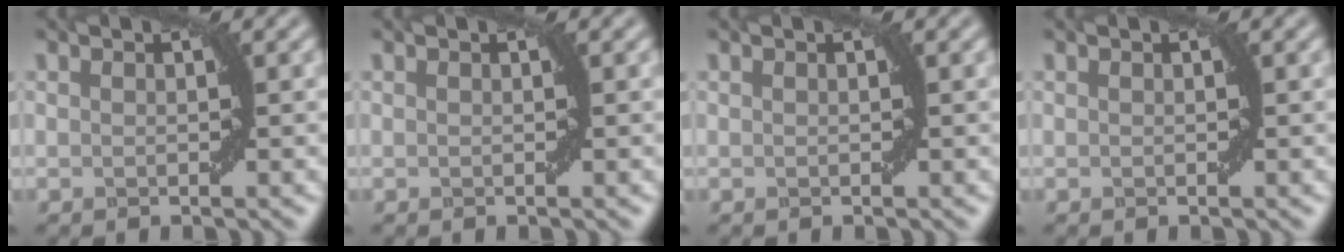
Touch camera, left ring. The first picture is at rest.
{"total": 0.0}
{"total": 0.0}
{"total": 0.0}